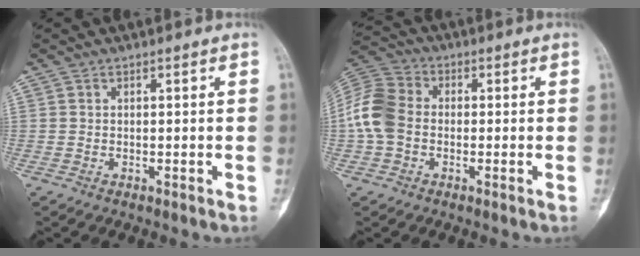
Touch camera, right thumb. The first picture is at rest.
{"total": 9.7, "force": [-1.1, 7.3, 6.3], "torque": [-0.130, 0.024, -0.036]}